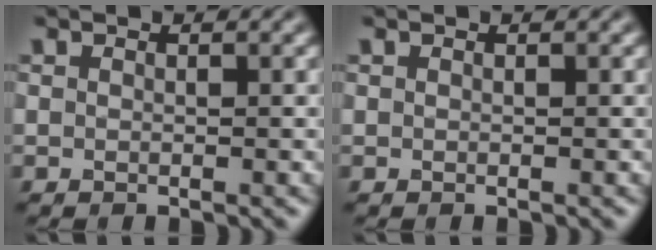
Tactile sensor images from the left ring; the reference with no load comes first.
{"total": 0.0}